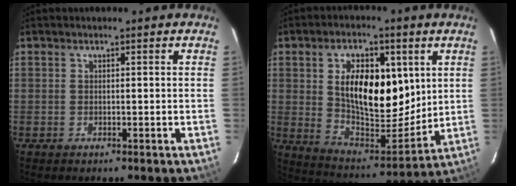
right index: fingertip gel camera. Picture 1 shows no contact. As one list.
[{"total": 16.7, "force": [4.4, 9.0, 13.3], "torque": [-0.233, 0.000, 0.088]}]